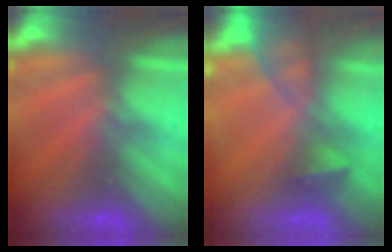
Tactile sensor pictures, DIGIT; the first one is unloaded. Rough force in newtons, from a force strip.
{"total": 7.8}